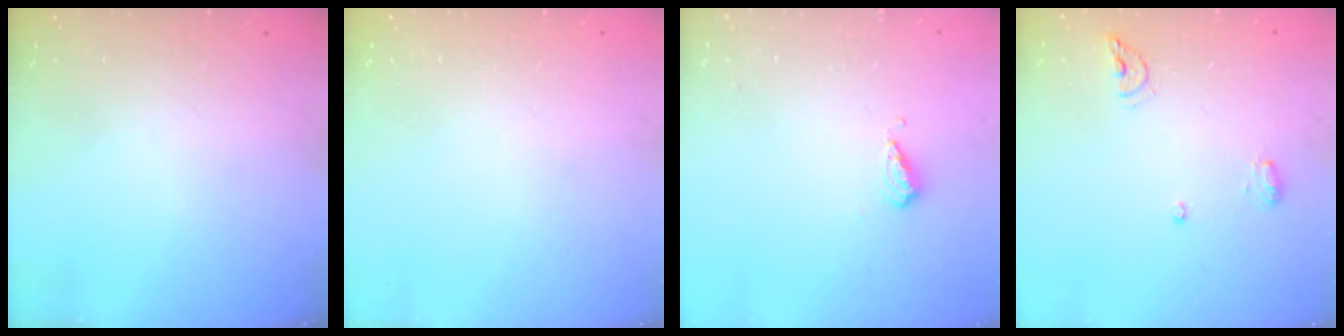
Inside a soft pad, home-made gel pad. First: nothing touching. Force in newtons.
{"total": 0.0}
{"total": 5.0, "press": 4.8, "slide": 1.3}
{"total": 6.8, "press": 6.7, "slide": 1.2}